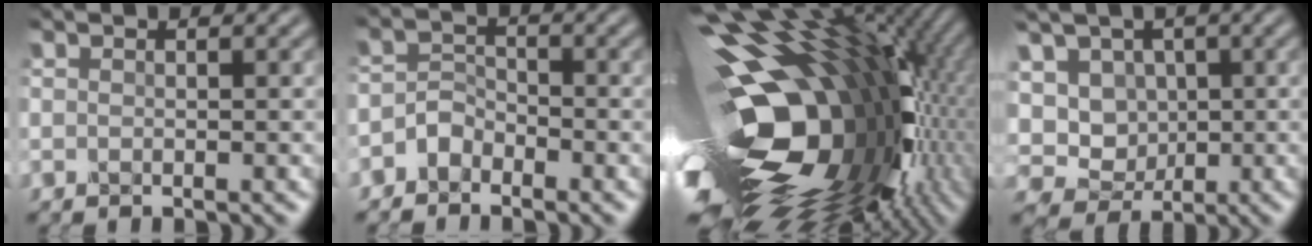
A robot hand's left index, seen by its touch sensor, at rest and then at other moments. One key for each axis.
{"total": 1.8, "fx": -1.4, "fy": 1.0, "fz": 0.5, "tx": -0.012, "ty": 0.014, "tz": -0.034}
{"total": 19.6, "fx": -1.0, "fy": 11.5, "fz": 15.9, "tx": -0.266, "ty": -0.042, "tz": -0.001}
{"total": 7.3, "fx": 0.5, "fy": 6.5, "fz": 3.4, "tx": -0.068, "ty": 0.032, "tz": -0.018}